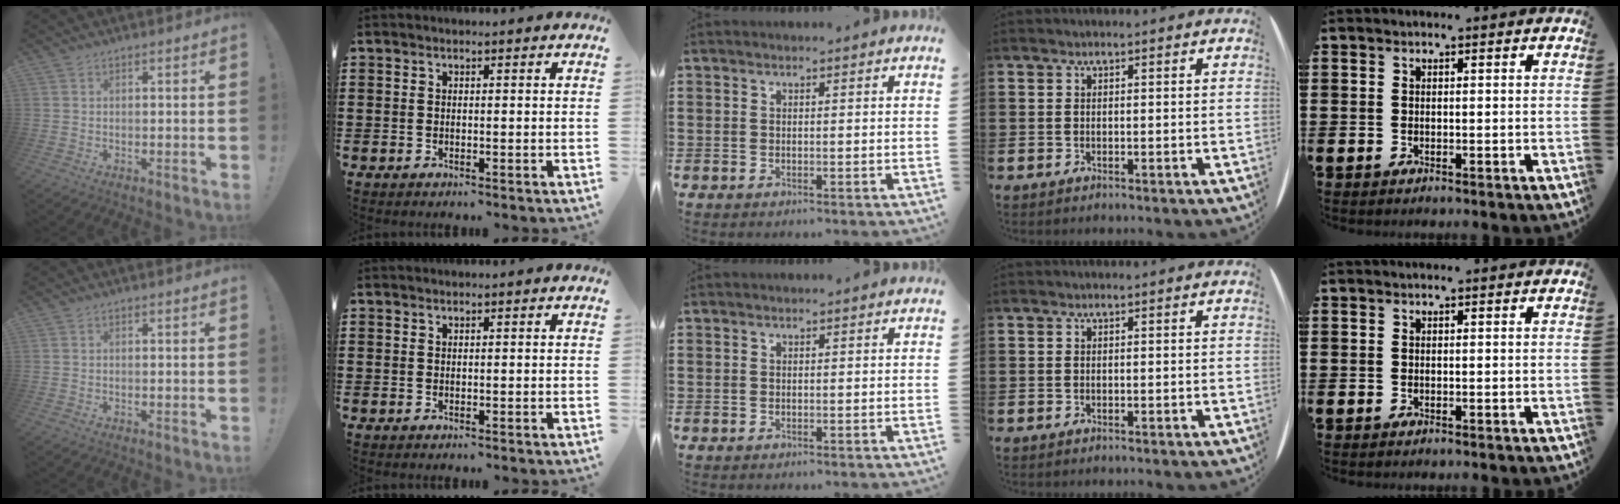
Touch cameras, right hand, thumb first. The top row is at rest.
{}